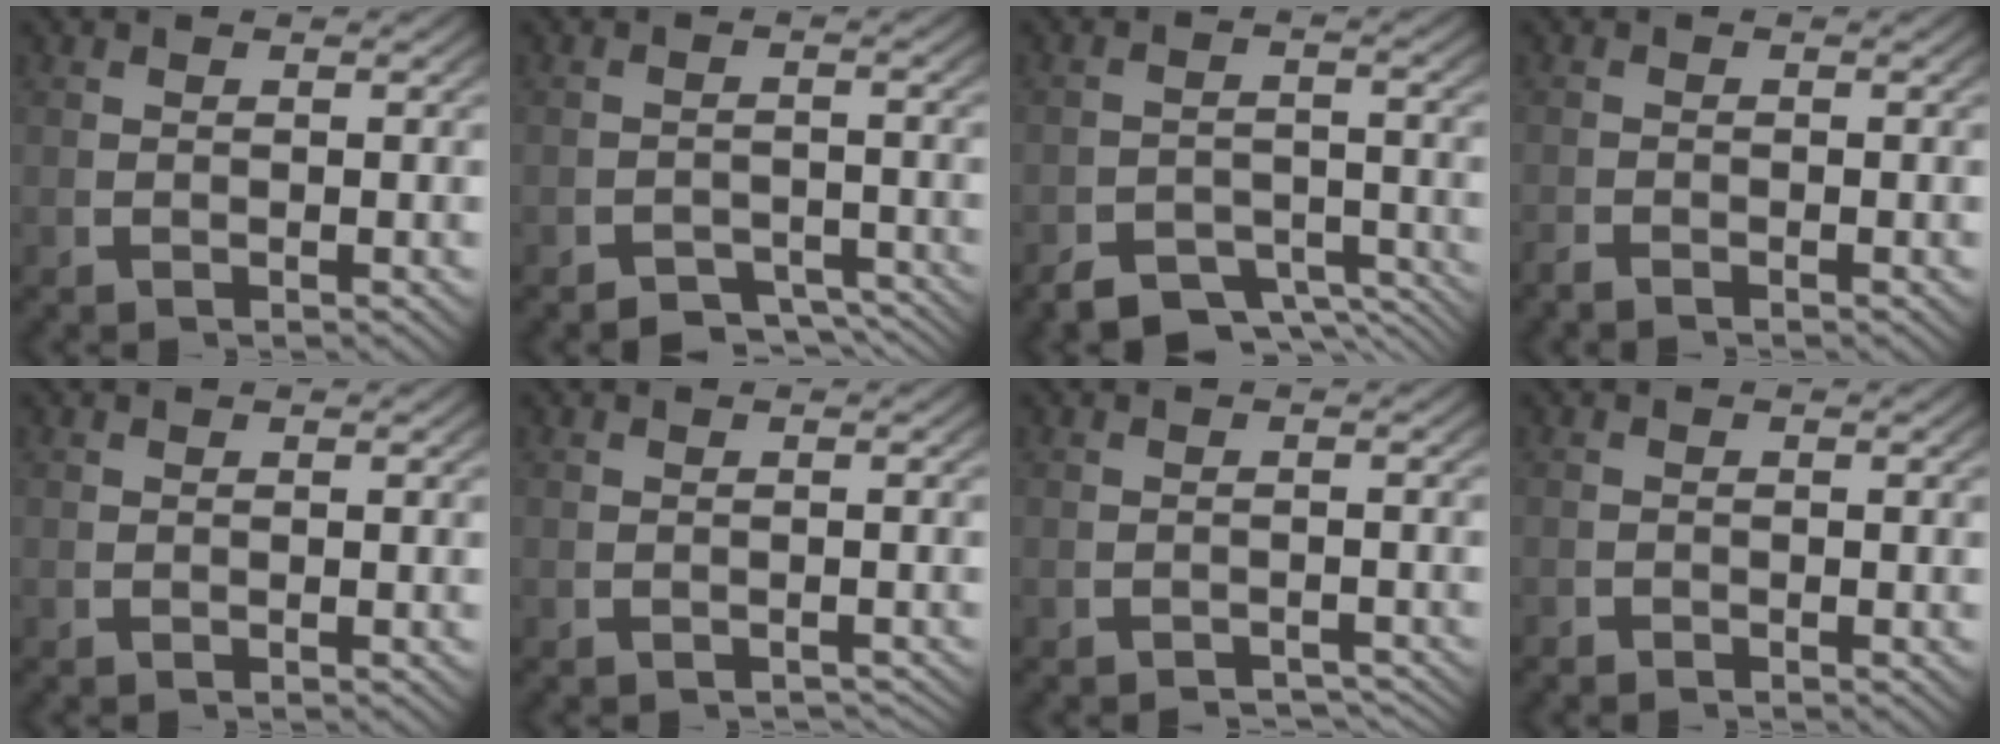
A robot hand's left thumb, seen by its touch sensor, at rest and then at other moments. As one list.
[{"total": 4.3, "force": [-3.3, 2.0, 1.9], "torque": [-0.018, -0.022, -0.051]}, {"total": 4.8, "force": [-3.5, 2.4, 2.2], "torque": [-0.019, -0.017, -0.065]}, {"total": 1.0, "force": [-1.0, 0.1, 0.0], "torque": [0.004, -0.005, -0.021]}, {"total": 0.0}, {"total": 1.8, "force": [-1.8, 0.3, 0.2], "torque": [0.000, -0.002, -0.026]}, {"total": 3.6, "force": [-3.5, 0.6, 0.7], "torque": [-0.002, -0.009, -0.051]}, {"total": 0.7, "force": [-0.7, 0.0, -0.2], "torque": [0.004, -0.007, -0.013]}]